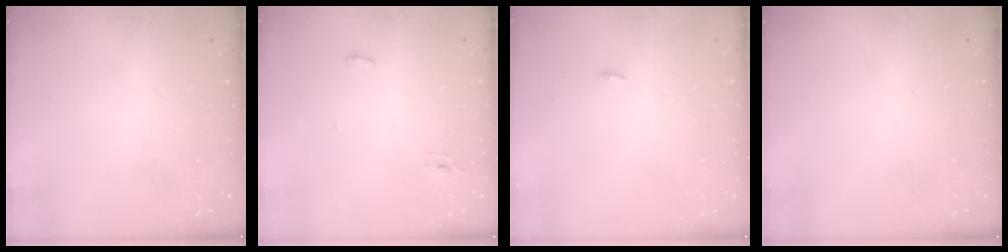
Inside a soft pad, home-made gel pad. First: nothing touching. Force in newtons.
{"total": 7.6, "press": 3.8, "slide": 6.6}
{"total": 2.8, "press": 1.8, "slide": 2.2}
{"total": 0.0}